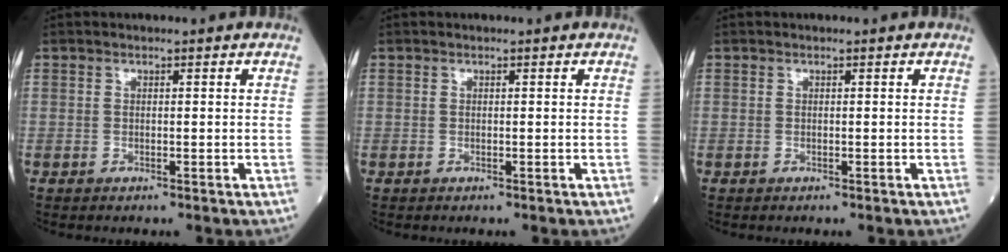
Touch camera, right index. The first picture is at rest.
{"total": 0.0}
{"total": 0.0}